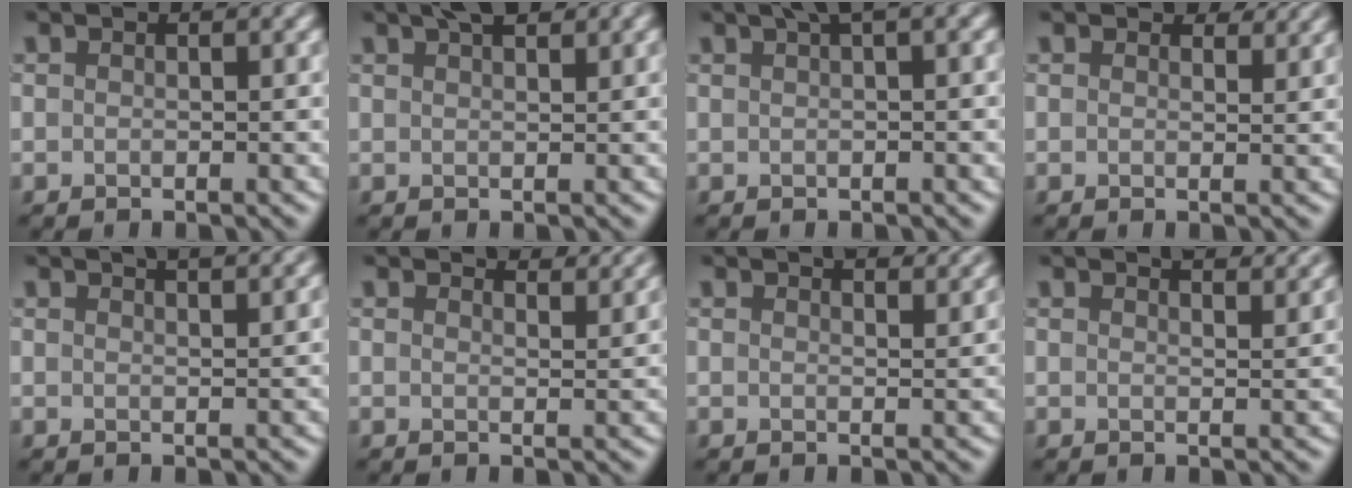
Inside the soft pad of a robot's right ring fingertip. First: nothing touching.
{"total": 3.3, "force": [2.2, 0.9, 2.2], "torque": [-0.029, 0.010, 0.029]}
{"total": 2.8, "force": [1.5, 0.6, 2.2], "torque": [-0.024, 0.014, 0.025]}
{"total": 1.8, "force": [1.5, 0.7, 0.7], "torque": [-0.011, -0.003, 0.019]}
{"total": 3.4, "force": [2.6, 1.2, 2.0], "torque": [0.005, 0.016, 0.007]}
{"total": 2.8, "force": [2.6, 0.4, 0.9], "torque": [-0.009, 0.000, 0.032]}
{"total": 2.6, "force": [2.3, 0.7, 1.2], "torque": [-0.005, 0.003, 0.025]}
{"total": 3.1, "force": [2.7, 0.8, 1.4], "torque": [-0.006, 0.009, 0.024]}